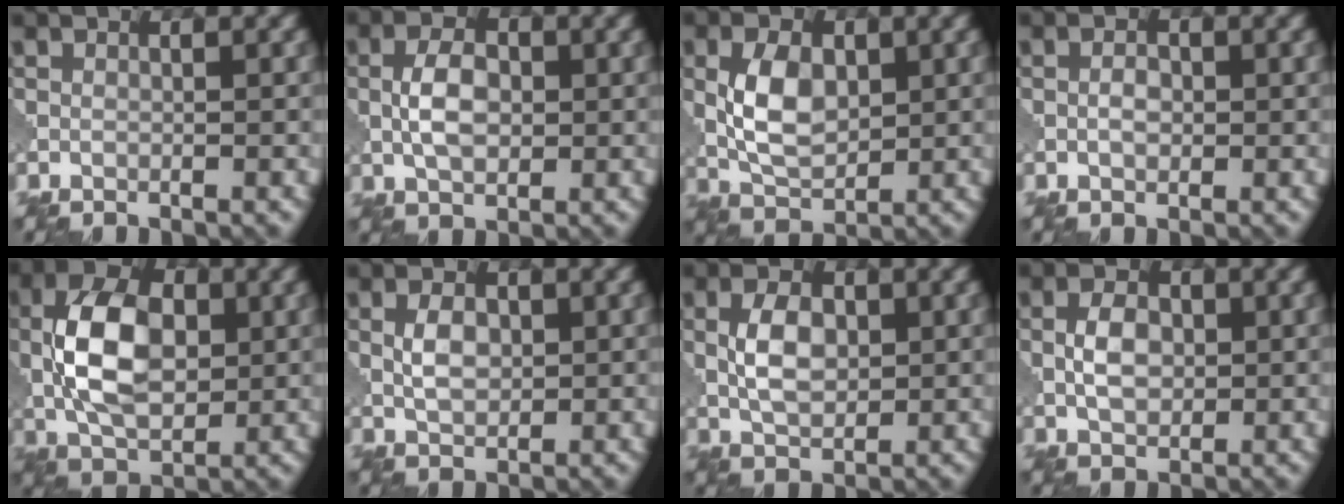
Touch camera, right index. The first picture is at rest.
{"total": 3.6, "force": [0.3, 2.2, 2.8], "torque": [-0.057, 0.002, 0.006]}
{"total": 5.0, "force": [0.8, 3.1, 3.8], "torque": [-0.077, 0.000, 0.020]}
{"total": 1.3, "force": [0.0, 0.8, 1.0], "torque": [-0.016, 0.001, -0.001]}
{"total": 8.4, "force": [0.7, 5.2, 6.5], "torque": [-0.134, 0.006, 0.008]}
{"total": 2.6, "force": [0.7, 1.7, 1.9], "torque": [-0.037, -0.001, 0.015]}
{"total": 3.9, "force": [0.7, 2.4, 3.0], "torque": [-0.062, 0.001, 0.016]}
{"total": 2.9, "force": [0.4, 2.0, 2.1], "torque": [-0.042, 0.000, 0.008]}